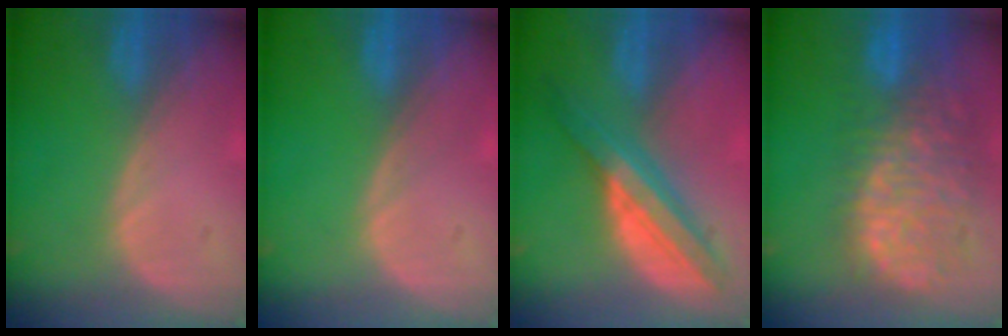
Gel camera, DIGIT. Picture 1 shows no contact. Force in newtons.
{"total": 0.0}
{"total": 8.2, "press": 8.2, "slide": 0.6}
{"total": 13.1, "press": 10.9, "slide": 7.3}